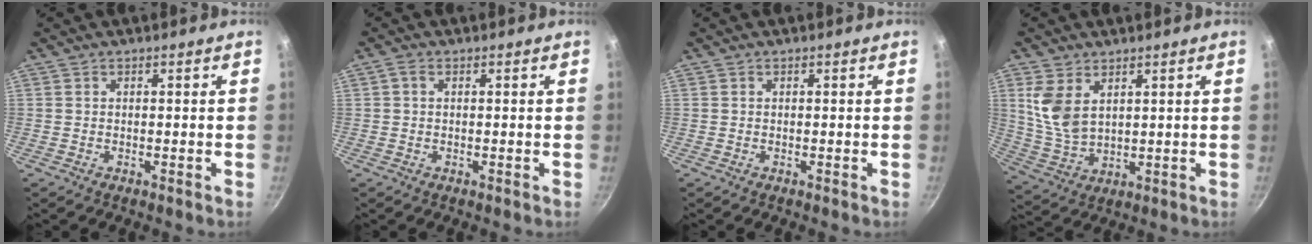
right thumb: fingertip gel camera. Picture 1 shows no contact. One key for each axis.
{"total": 1.3, "fx": 0.3, "fy": 0.8, "fz": 1.0, "tx": -0.021, "ty": 0.005, "tz": 0.005}
{"total": 0.0}
{"total": 9.0, "fx": 3.5, "fy": 5.4, "fz": 6.2, "tx": -0.118, "ty": -0.023, "tz": 0.079}